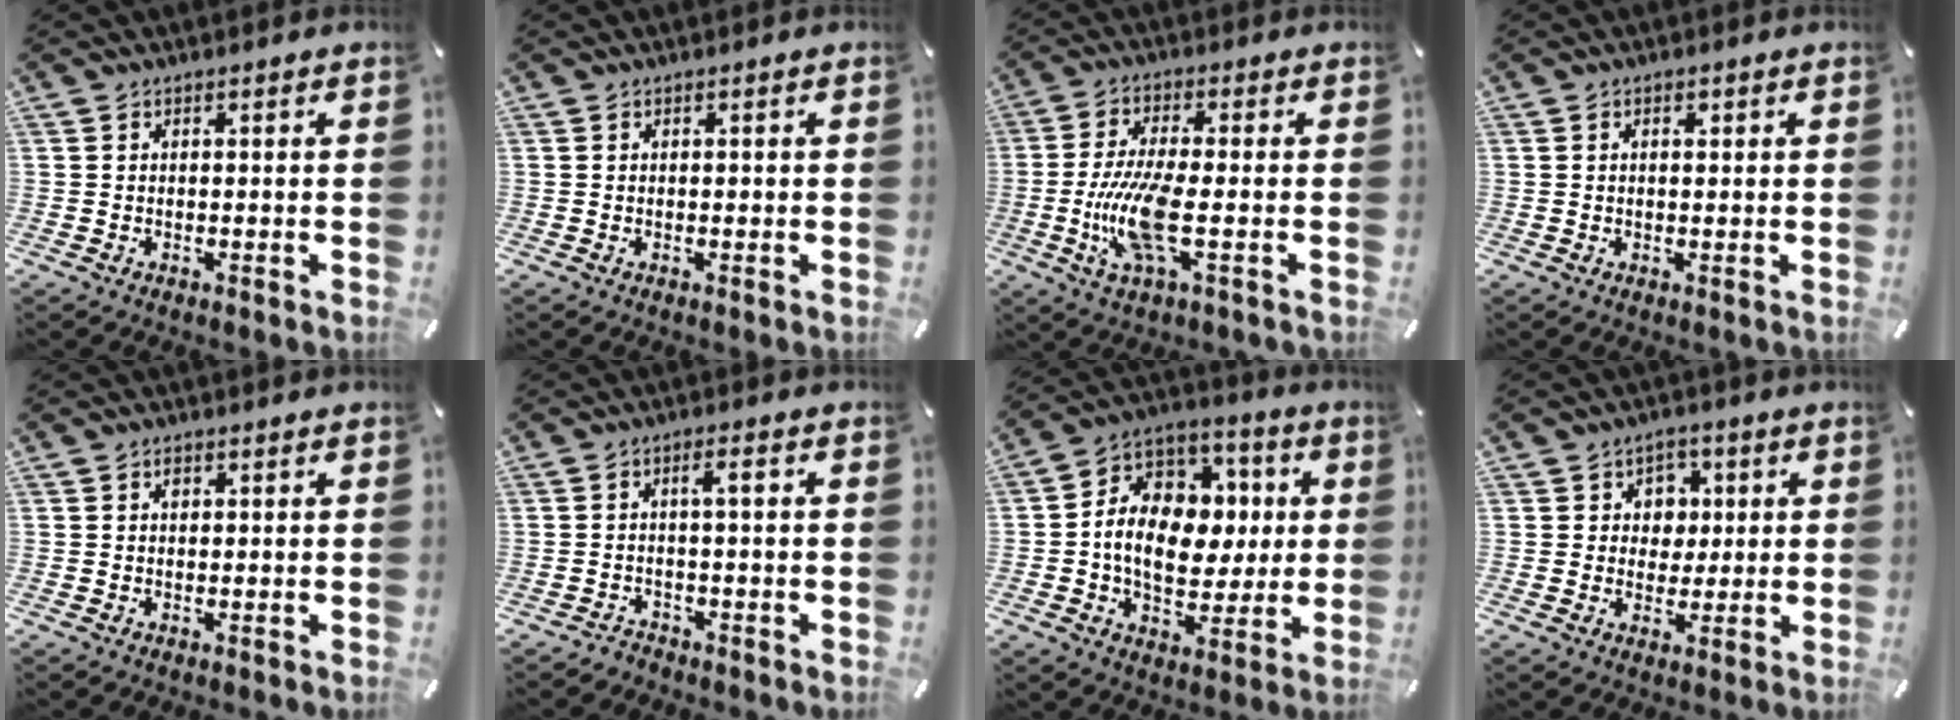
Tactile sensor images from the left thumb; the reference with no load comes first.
{"total": 0.0}
{"total": 12.0, "force": [-2.5, 3.5, 11.2], "torque": [-0.236, -0.016, -0.047]}
{"total": 1.6, "force": [0.4, 0.9, 1.3], "torque": [-0.011, 0.000, 0.002]}
{"total": 1.1, "force": [0.4, 0.8, 0.6], "torque": [-0.005, 0.000, 0.005]}
{"total": 2.5, "force": [-0.6, 1.1, 2.2], "torque": [-0.048, 0.014, -0.017]}
{"total": 14.2, "force": [-0.4, 11.3, 8.6], "torque": [-0.160, -0.002, -0.004]}
{"total": 6.1, "force": [1.1, 5.9, 1.4], "torque": [-0.017, 0.003, 0.014]}